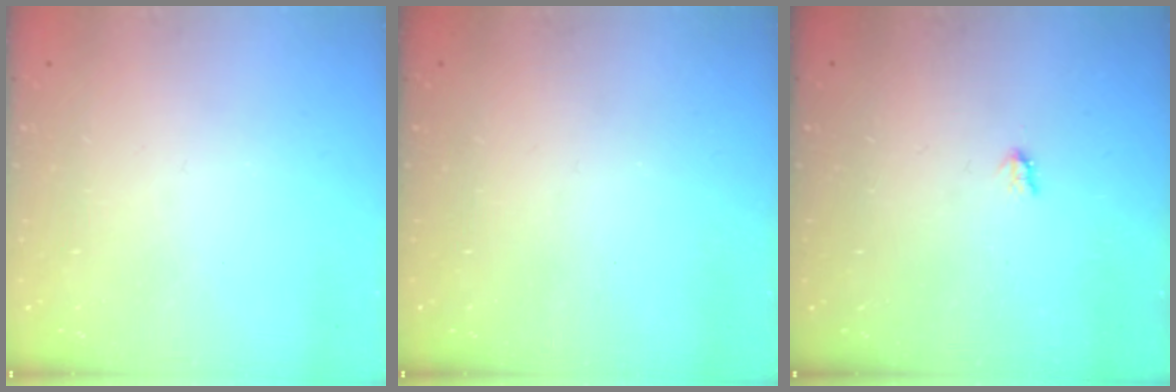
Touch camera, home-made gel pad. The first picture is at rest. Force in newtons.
{"total": 0.0}
{"total": 1.9, "press": 1.9, "slide": 0.3}